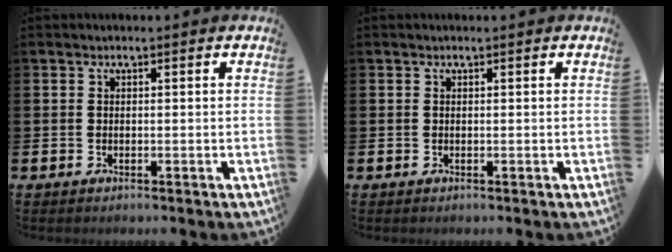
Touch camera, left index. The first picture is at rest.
{"total": 0.0}